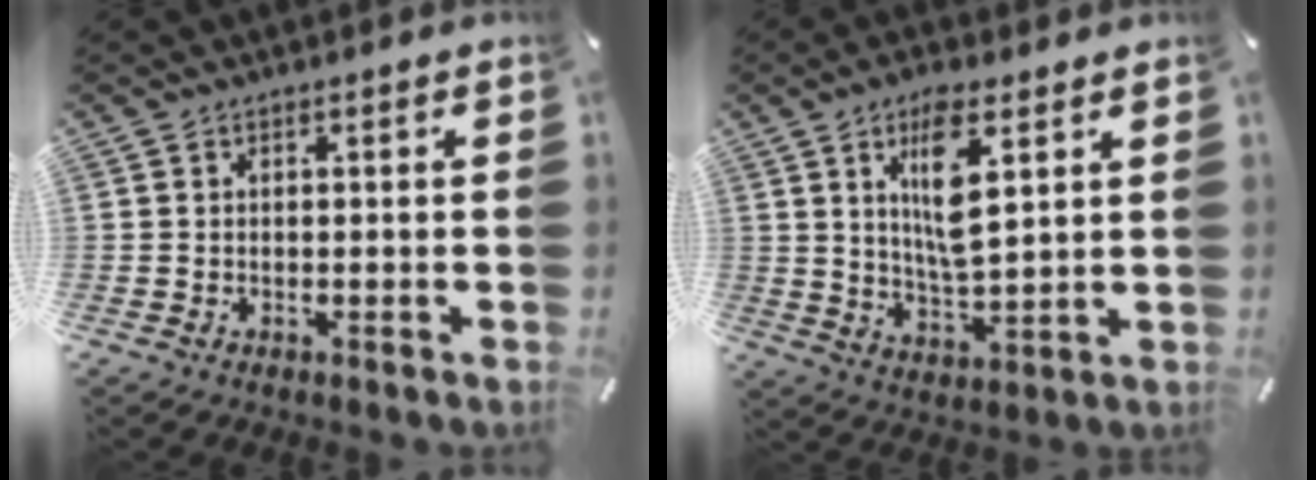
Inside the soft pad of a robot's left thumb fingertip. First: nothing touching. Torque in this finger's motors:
{"motor_torque": [0.54, -0.13, 0.68, 0.10, 0.06]}